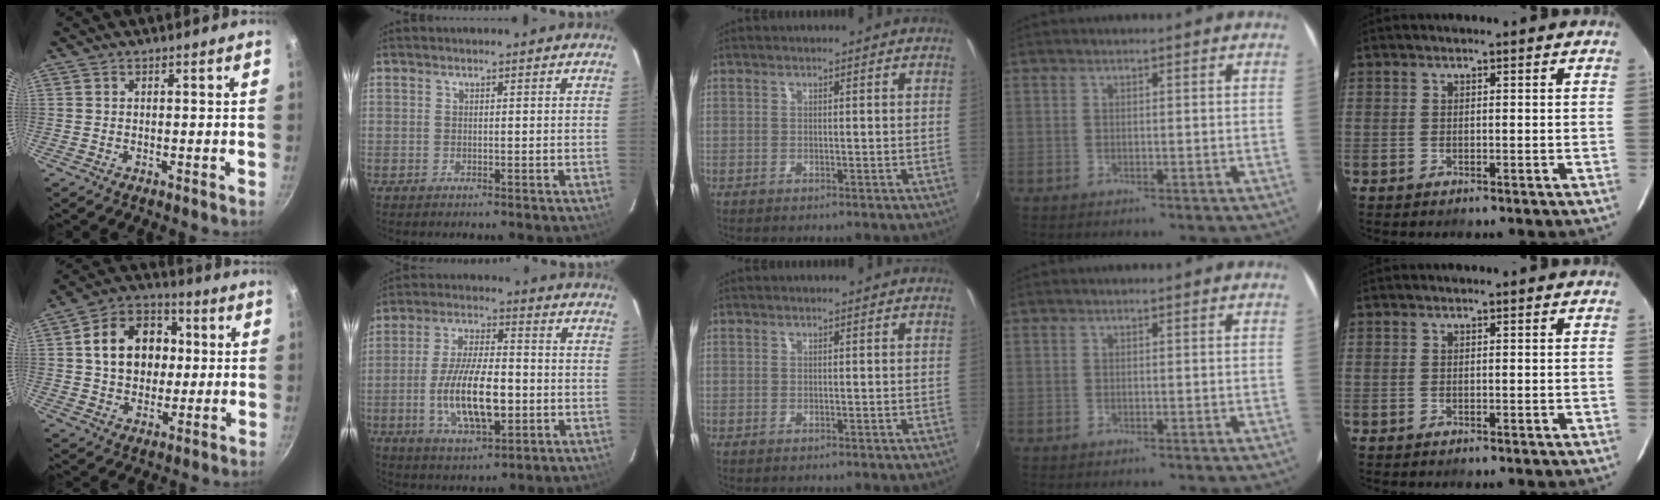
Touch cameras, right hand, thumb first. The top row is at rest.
{"thumb": {"total": 15.0, "force": [2.1, 11.7, 9.1], "torque": [-0.115, 0.024, 0.025]}, "index": {"total": 14.3, "force": [-3.1, 5.4, 12.8], "torque": [-0.253, -0.008, -0.051]}}